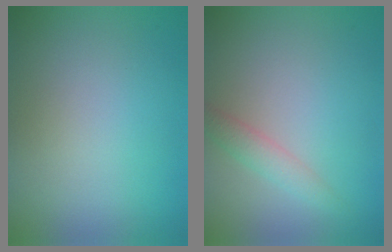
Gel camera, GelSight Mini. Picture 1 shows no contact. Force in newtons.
{"total": 1.7, "press": 1.7, "slide": 0.1}